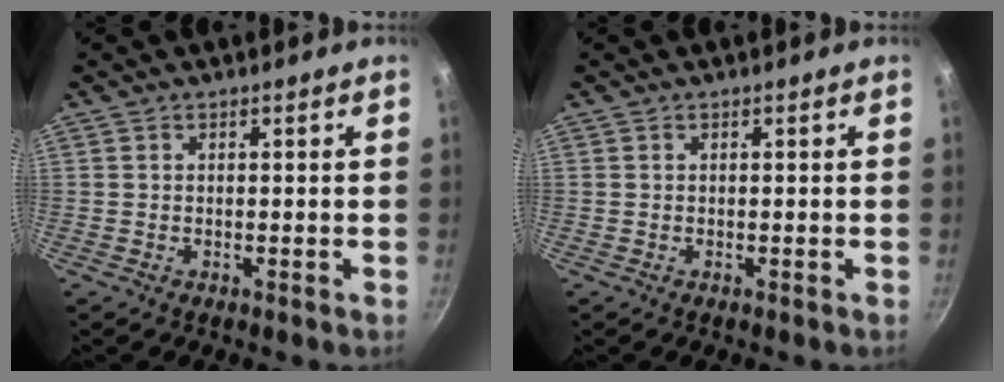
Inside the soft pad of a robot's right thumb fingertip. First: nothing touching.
{"total": 0.0}